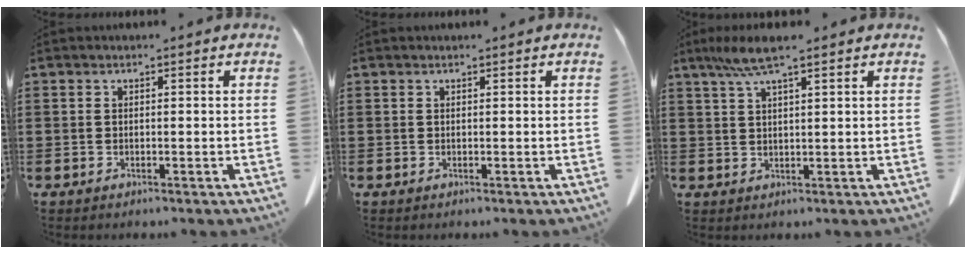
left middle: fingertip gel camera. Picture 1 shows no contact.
{"total": 0.0}
{"total": 5.2, "force": [3.4, 0.6, 3.9], "torque": [-0.082, 0.002, 0.059]}